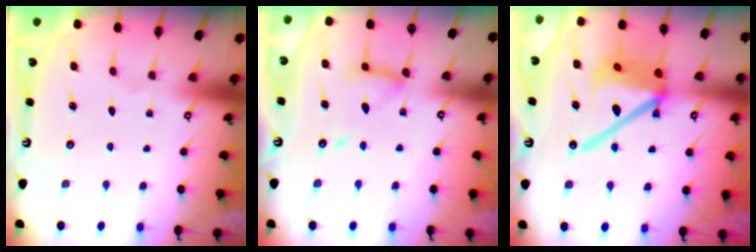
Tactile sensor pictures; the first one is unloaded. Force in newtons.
{"total": 12.5, "press": 12.4, "slide": 1.3}
{"total": 16.7, "press": 16.6, "slide": 2.0}